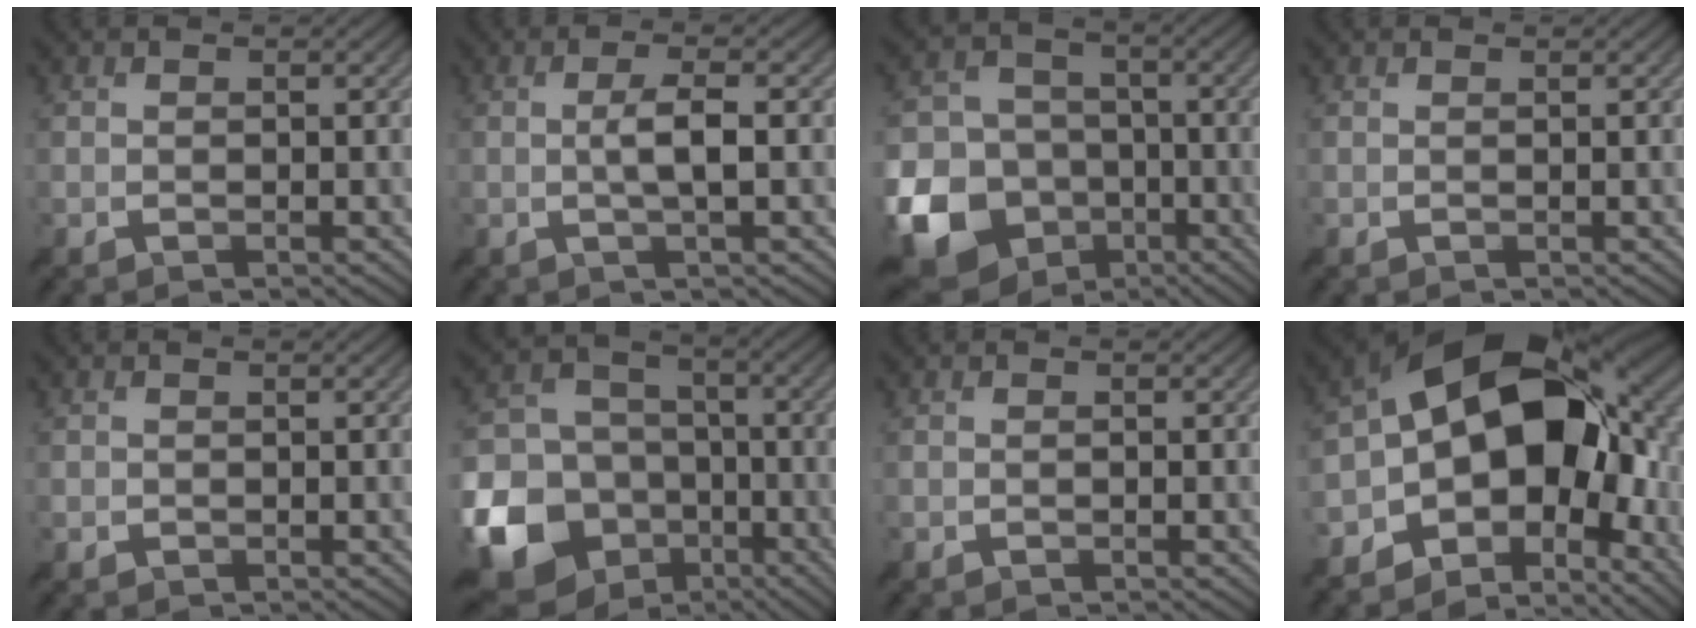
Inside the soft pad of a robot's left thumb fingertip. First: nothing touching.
{"total": 4.1, "force": [-0.1, 0.6, 4.1], "torque": [-0.075, 0.007, -0.011]}
{"total": 15.8, "force": [-6.4, 12.7, 6.8], "torque": [-0.207, -0.047, -0.129]}
{"total": 0.0}
{"total": 0.7, "force": [-0.2, 0.7, 0.1], "torque": [0.002, -0.004, -0.007]}
{"total": 17.7, "force": [-7.4, 14.2, 7.4], "torque": [-0.221, -0.045, -0.148]}
{"total": 0.0}
{"total": 17.8, "force": [-0.5, 12.0, 13.2], "torque": [-0.213, -0.015, 0.003]}